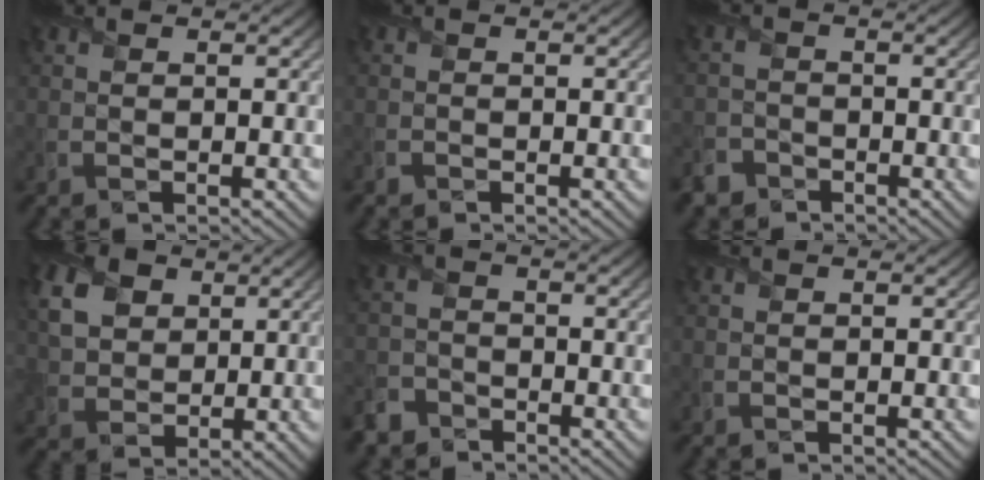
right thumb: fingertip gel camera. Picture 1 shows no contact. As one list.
[{"total": 0.7, "force": [-0.6, 0.3, 0.0], "torque": [0.000, -0.006, -0.012]}, {"total": 2.9, "force": [-2.4, 1.5, 0.4], "torque": [-0.007, -0.004, -0.056]}, {"total": 7.7, "force": [3.2, 5.5, 4.4], "torque": [-0.131, 0.008, 0.060]}, {"total": 3.4, "force": [-2.9, 1.6, 0.5], "torque": [-0.010, -0.004, -0.069]}, {"total": 0.0}]